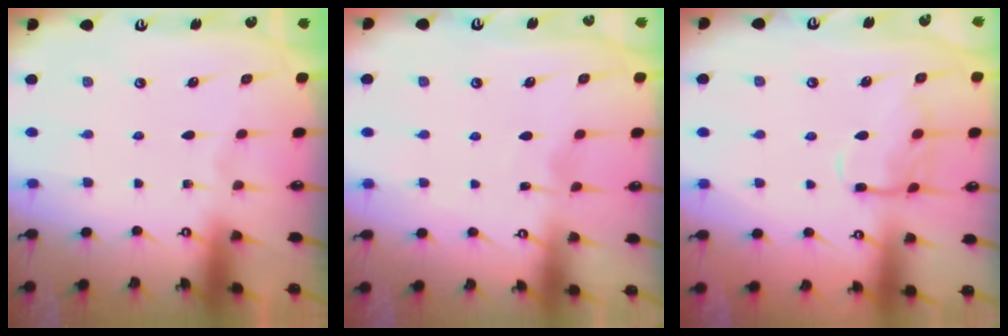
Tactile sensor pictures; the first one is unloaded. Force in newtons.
{"total": 3.4, "press": 3.4, "slide": 0.4}
{"total": 11.1, "press": 11.1, "slide": 0.9}